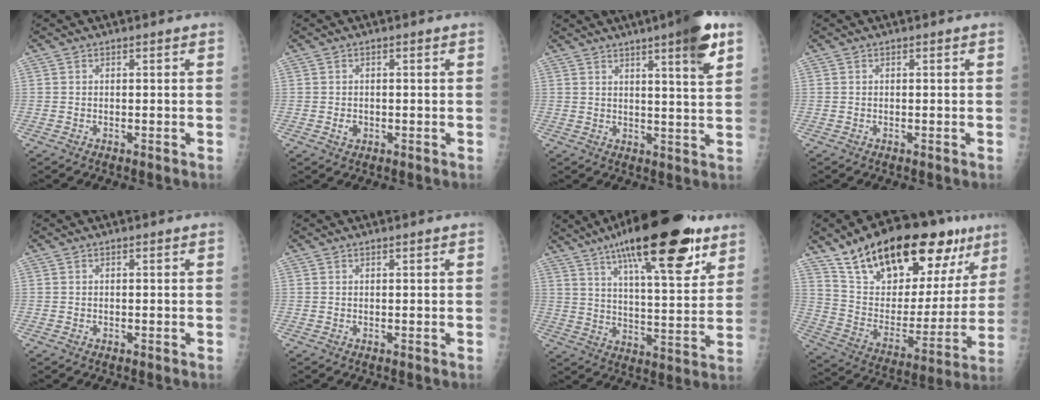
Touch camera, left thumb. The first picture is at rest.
{"total": 1.7, "force": [-0.4, 1.4, 0.9], "torque": [-0.010, 0.002, -0.003]}
{"total": 10.2, "force": [5.6, 0.9, 8.4], "torque": [-0.112, -0.024, 0.074]}
{"total": 0.0}
{"total": 0.0}
{"total": 0.0}
{"total": 24.8, "force": [14.8, 7.2, 18.6], "torque": [-0.265, -0.038, 0.227]}
{"total": 29.7, "force": [18.1, 12.9, 19.8], "torque": [-0.273, -0.033, 0.294]}